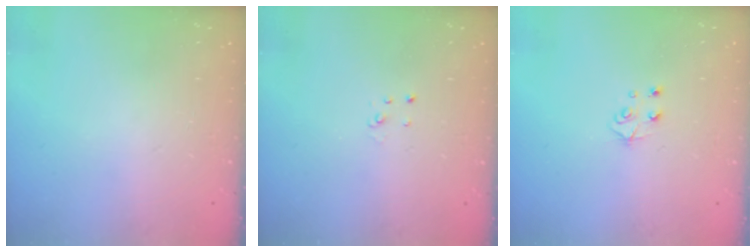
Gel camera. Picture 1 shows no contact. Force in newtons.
{"total": 2.0, "press": 2.0, "slide": 0.2}
{"total": 4.8, "press": 4.8, "slide": 0.4}